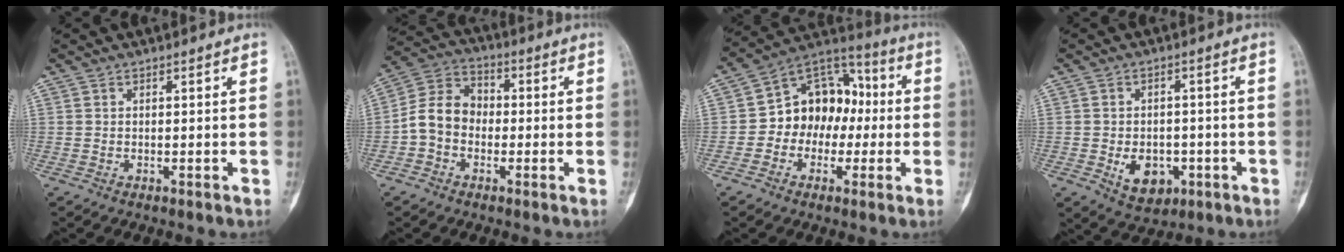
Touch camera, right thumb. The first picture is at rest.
{"total": 8.8, "force": [-1.6, 7.1, 4.9], "torque": [-0.079, 0.038, -0.046]}
{"total": 14.1, "force": [-1.2, 11.0, 8.8], "torque": [-0.090, 0.046, -0.032]}
{"total": 7.4, "force": [-2.3, 5.4, 4.5], "torque": [-0.046, 0.010, -0.021]}